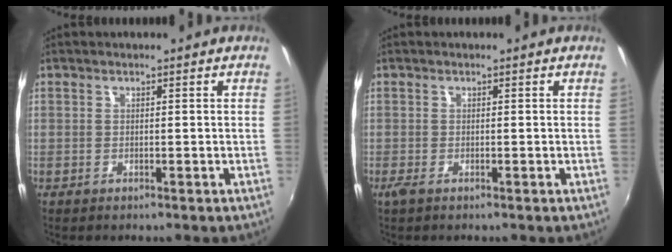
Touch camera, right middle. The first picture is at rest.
{"total": 1.2, "force": [-0.6, 0.2, 1.0], "torque": [-0.020, -0.005, -0.013]}